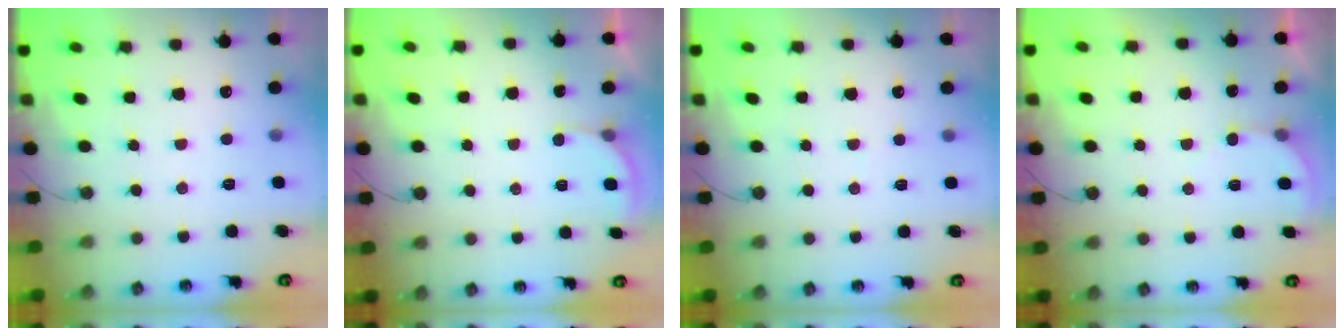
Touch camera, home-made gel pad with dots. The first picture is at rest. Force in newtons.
{"total": 2.1, "press": 2.1, "slide": 0.2}
{"total": 2.9, "press": 2.9, "slide": 0.2}
{"total": 2.9, "press": 2.9, "slide": 0.3}